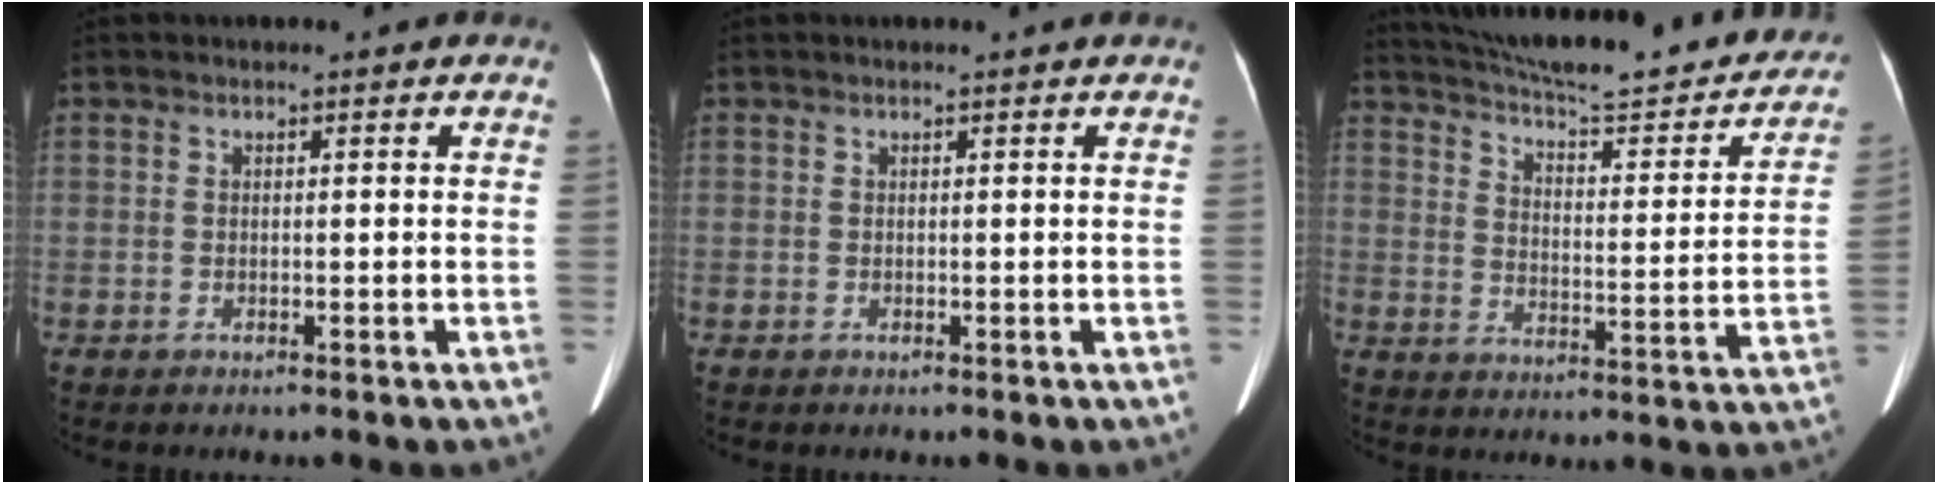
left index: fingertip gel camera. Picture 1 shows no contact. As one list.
[{"total": 0.6, "force": [0.6, 0.0, 0.2], "torque": [-0.005, 0.000, 0.009]}, {"total": 27.2, "force": [23.8, 4.5, 12.3], "torque": [-0.188, -0.041, 0.303]}]